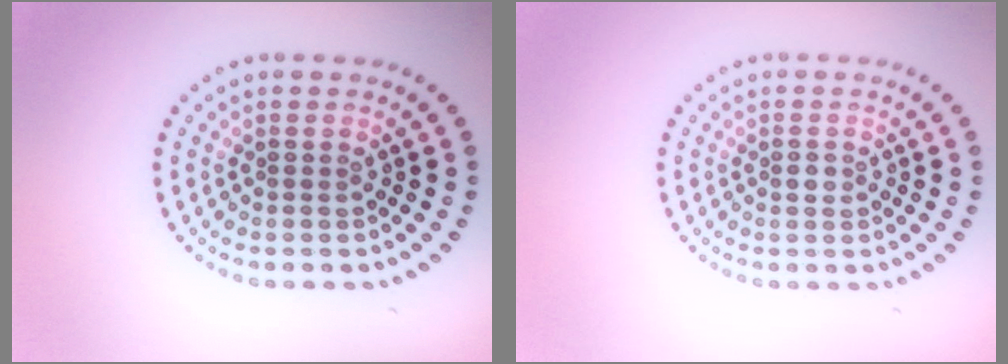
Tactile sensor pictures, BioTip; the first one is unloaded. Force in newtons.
{"total": 1.1, "press": 1.1, "slide": 0.2}